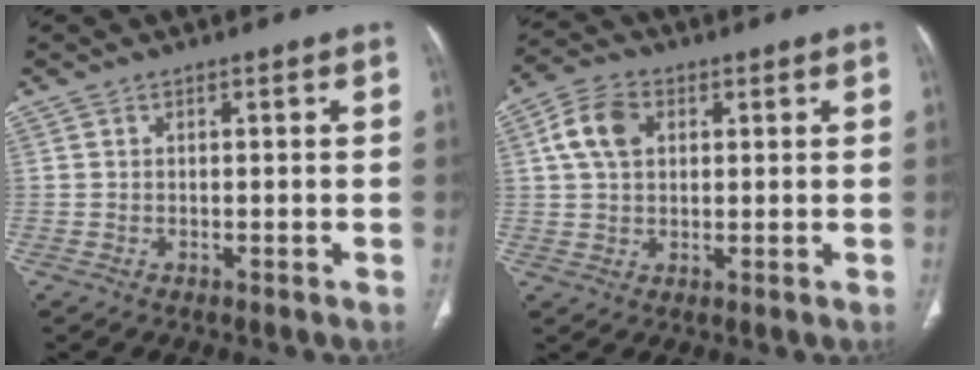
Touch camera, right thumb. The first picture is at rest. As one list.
[{"total": 7.4, "force": [2.2, 5.2, 4.9], "torque": [-0.087, 0.010, 0.038]}]